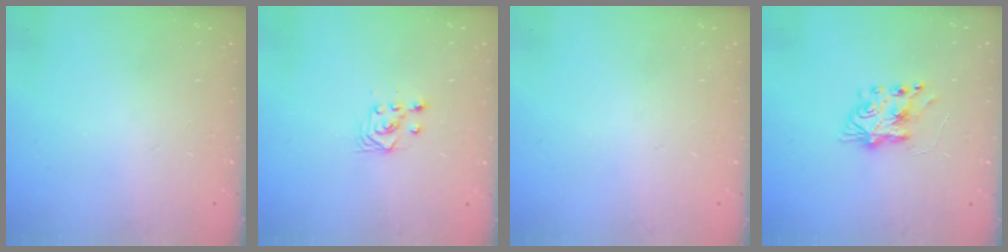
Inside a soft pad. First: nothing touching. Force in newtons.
{"total": 3.6, "press": 3.2, "slide": 1.6}
{"total": 0.0}
{"total": 7.9, "press": 7.8, "slide": 1.0}